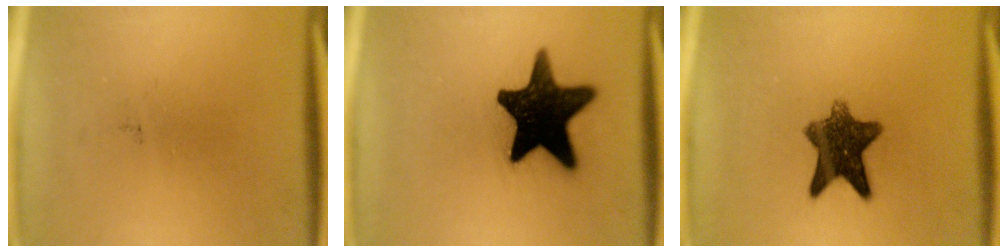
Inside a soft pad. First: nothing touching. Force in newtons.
{"total": 18.2}
{"total": 9.6}